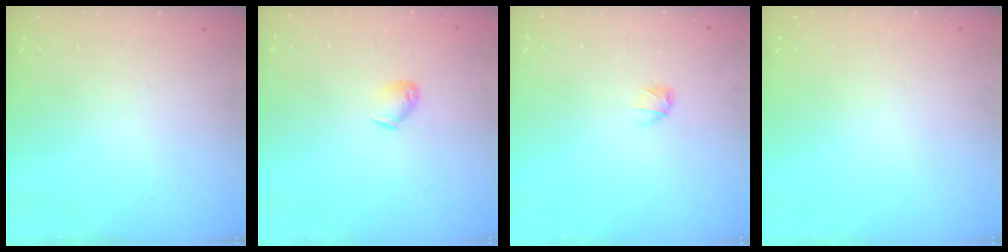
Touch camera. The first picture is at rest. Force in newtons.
{"total": 3.9, "press": 3.8, "slide": 0.6}
{"total": 2.6, "press": 2.5, "slide": 0.6}
{"total": 0.0}